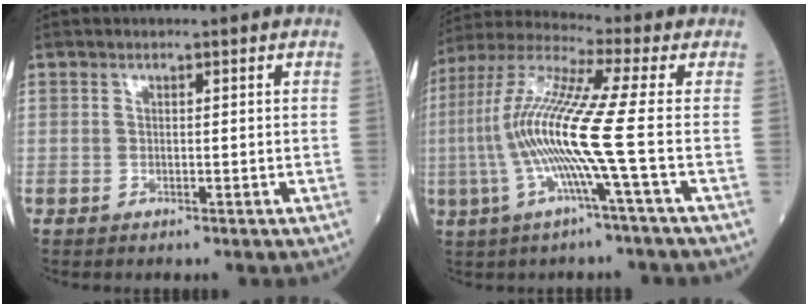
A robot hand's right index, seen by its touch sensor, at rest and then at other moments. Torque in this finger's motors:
{"motor_torque": [2.03, -0.11, 1.06, 0.21]}